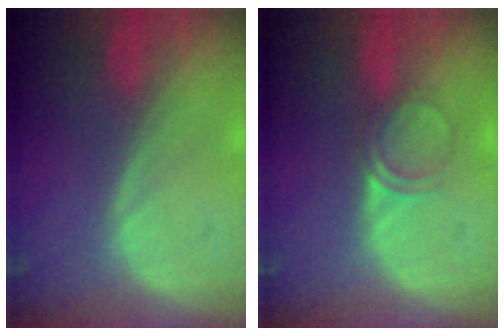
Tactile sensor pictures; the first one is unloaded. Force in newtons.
{"total": 2.9, "press": 2.6, "slide": 1.1}